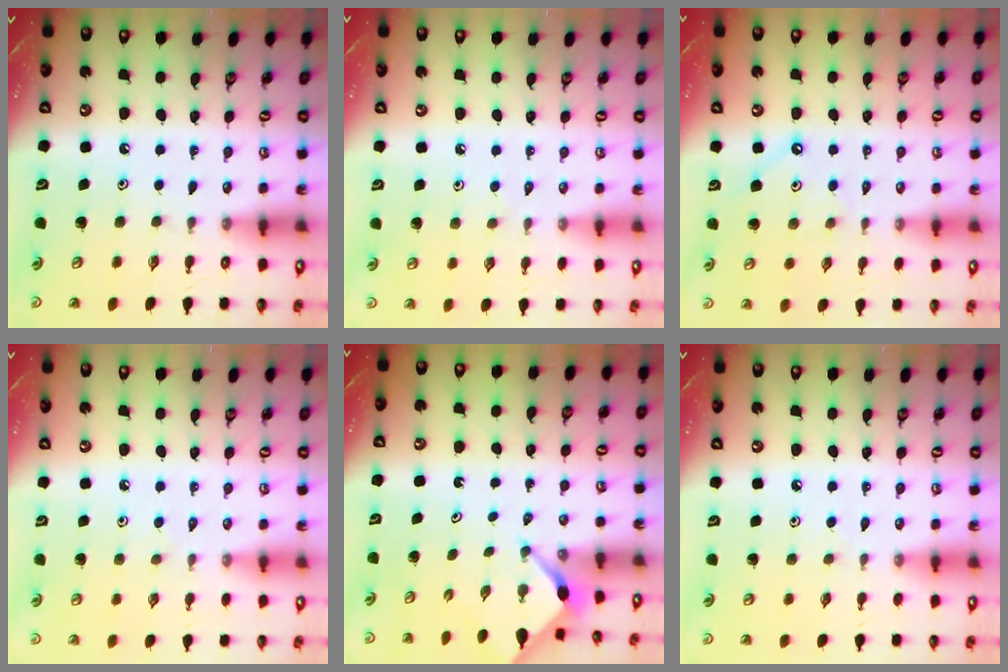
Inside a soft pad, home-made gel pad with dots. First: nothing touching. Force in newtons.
{"total": 5.6, "press": 5.5, "slide": 1.0}
{"total": 1.9, "press": 1.9, "slide": 0.2}
{"total": 5.6, "press": 5.5, "slide": 1.0}
{"total": 2.5, "press": 2.5, "slide": 0.3}
{"total": 2.9, "press": 2.8, "slide": 0.4}